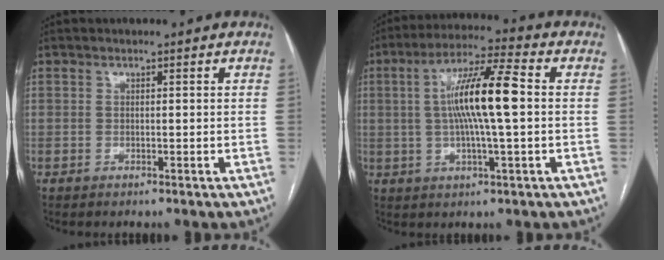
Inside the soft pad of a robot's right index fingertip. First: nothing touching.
{"total": 11.8, "force": [0.8, 0.7, 11.8], "torque": [-0.218, 0.013, 0.009]}